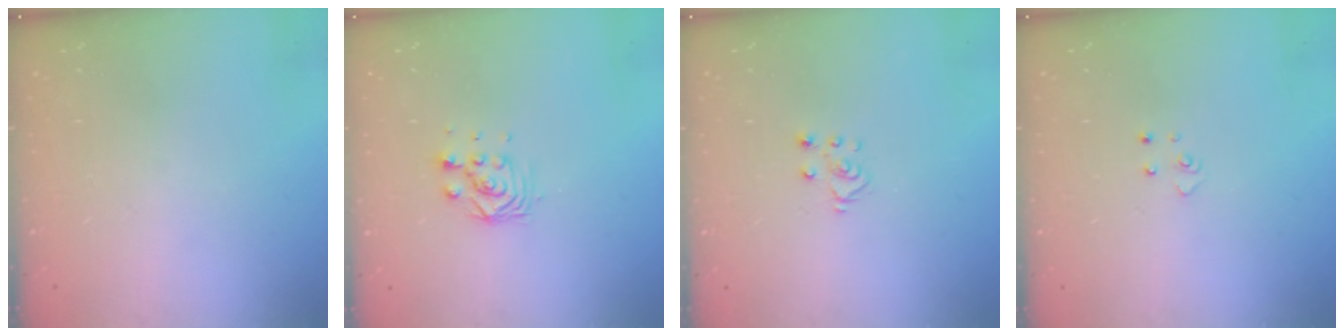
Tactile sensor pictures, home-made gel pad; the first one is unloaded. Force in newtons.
{"total": 4.2, "press": 4.2, "slide": 0.3}
{"total": 3.9, "press": 3.9, "slide": 0.1}
{"total": 3.8, "press": 3.8, "slide": 0.4}